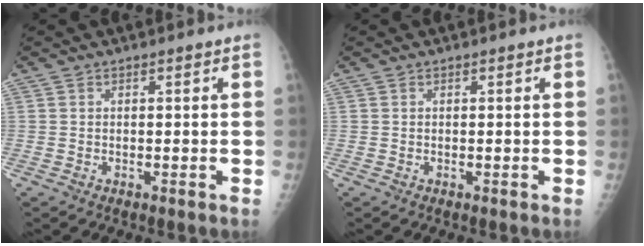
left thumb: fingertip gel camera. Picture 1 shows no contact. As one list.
[{"total": 0.0}]